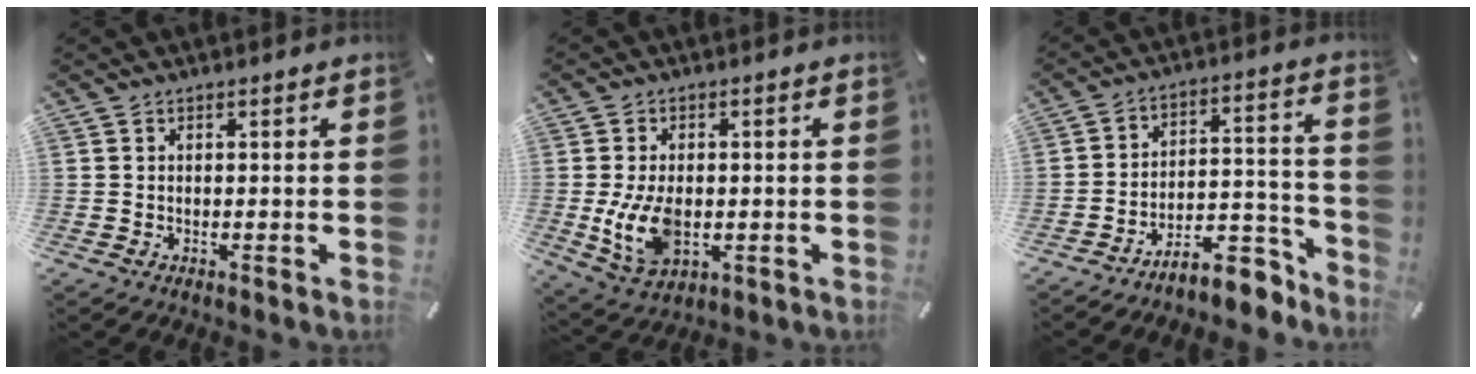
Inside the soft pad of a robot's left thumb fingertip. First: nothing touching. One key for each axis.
{"total": 9.7, "fx": -1.2, "fy": 6.4, "fz": 7.2, "tx": -0.155, "ty": -0.004, "tz": -0.019}
{"total": 11.2, "fx": -8.5, "fy": 5.2, "fz": 5.0, "tx": -0.034, "ty": 0.042, "tz": -0.149}